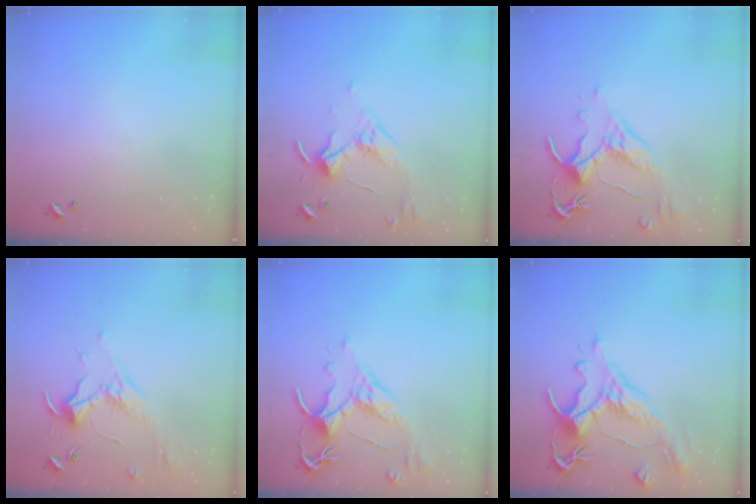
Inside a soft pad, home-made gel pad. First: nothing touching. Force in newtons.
{"total": 3.4, "press": 3.3, "slide": 0.6}
{"total": 2.5, "press": 2.1, "slide": 1.4}
{"total": 1.8, "press": 1.6, "slide": 0.9}
{"total": 2.5, "press": 2.1, "slide": 1.2}
{"total": 1.6, "press": 0.7, "slide": 1.4}